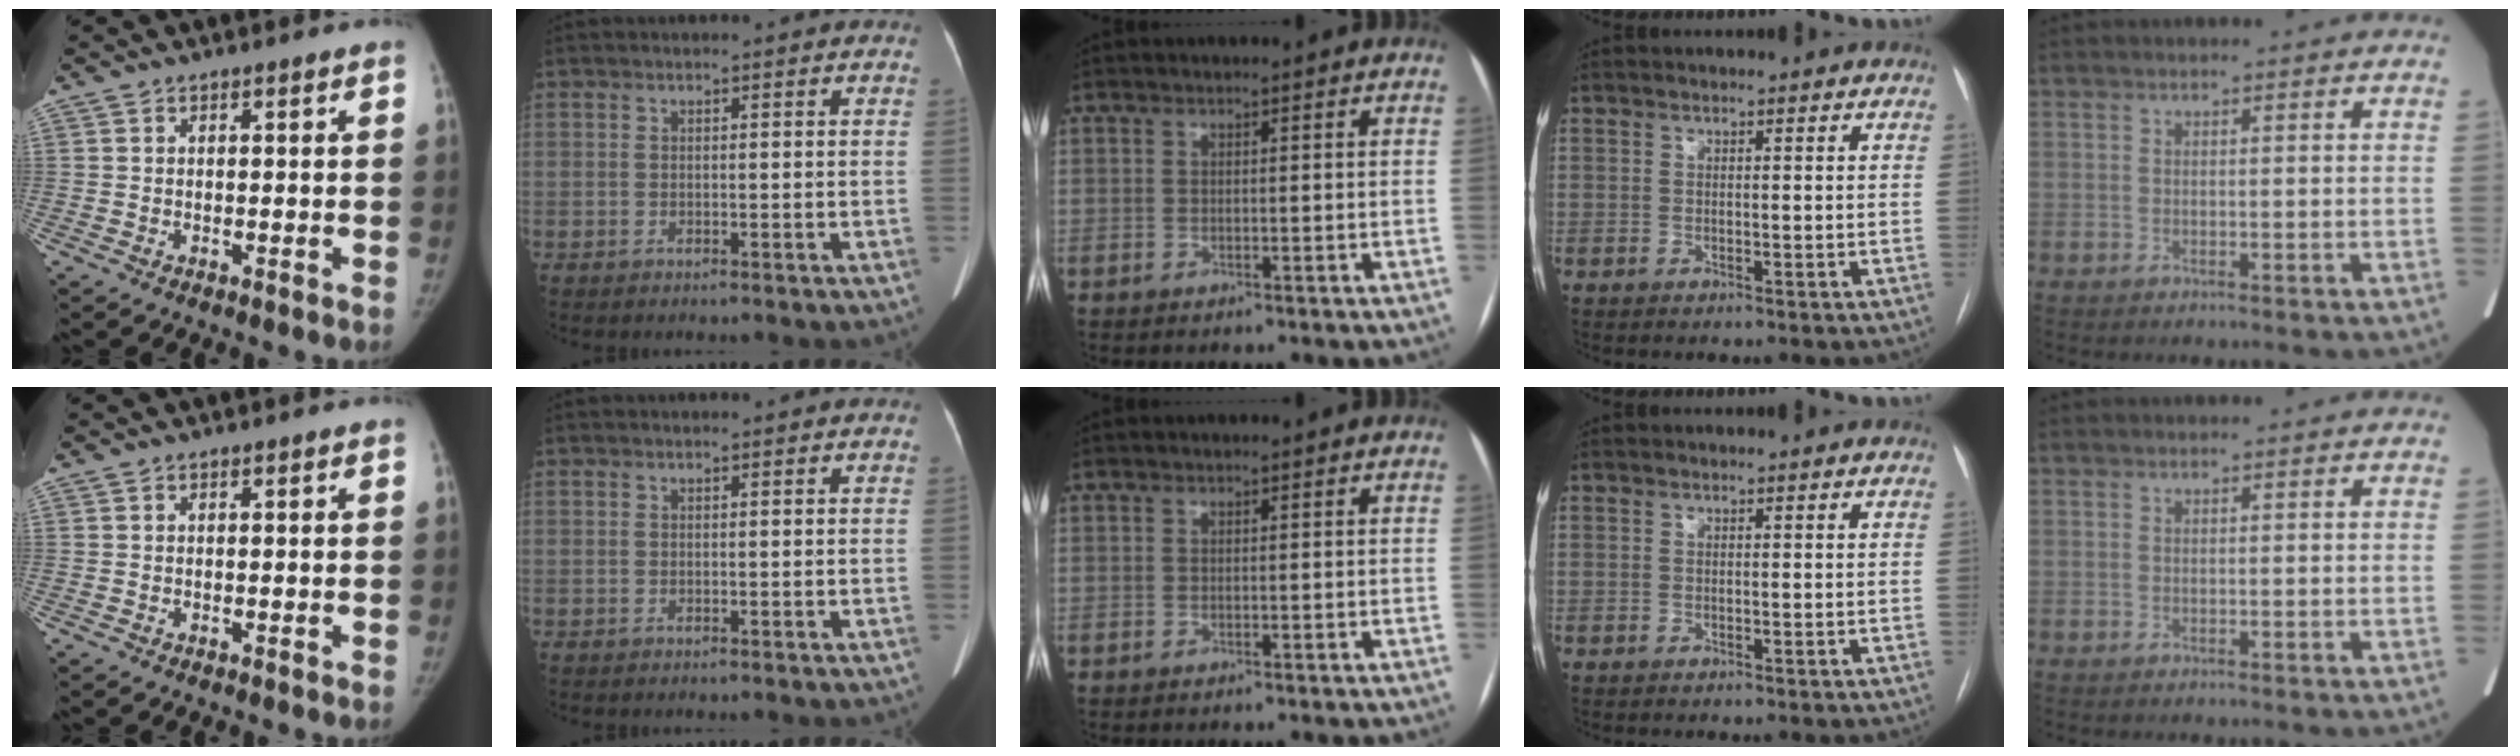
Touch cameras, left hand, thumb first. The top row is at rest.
{}